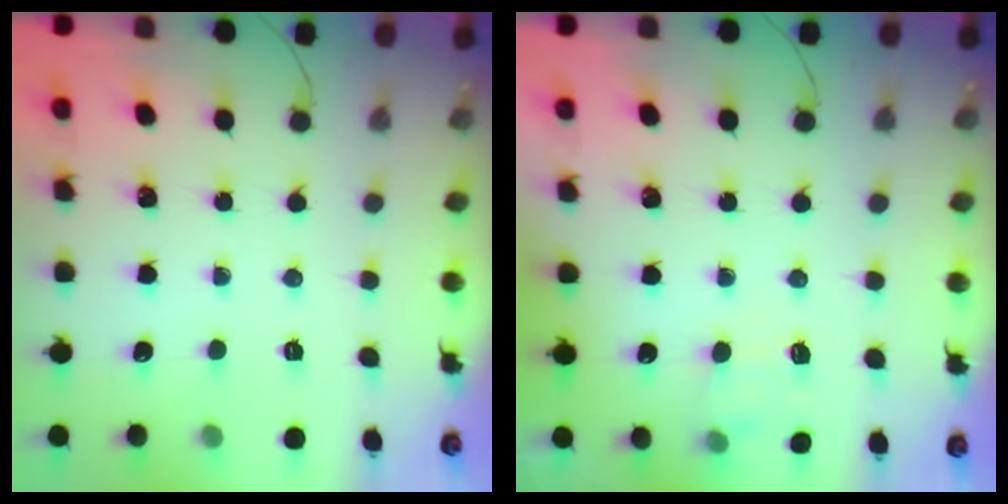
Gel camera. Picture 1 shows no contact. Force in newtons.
{"total": 7.9, "press": 7.8, "slide": 1.6}